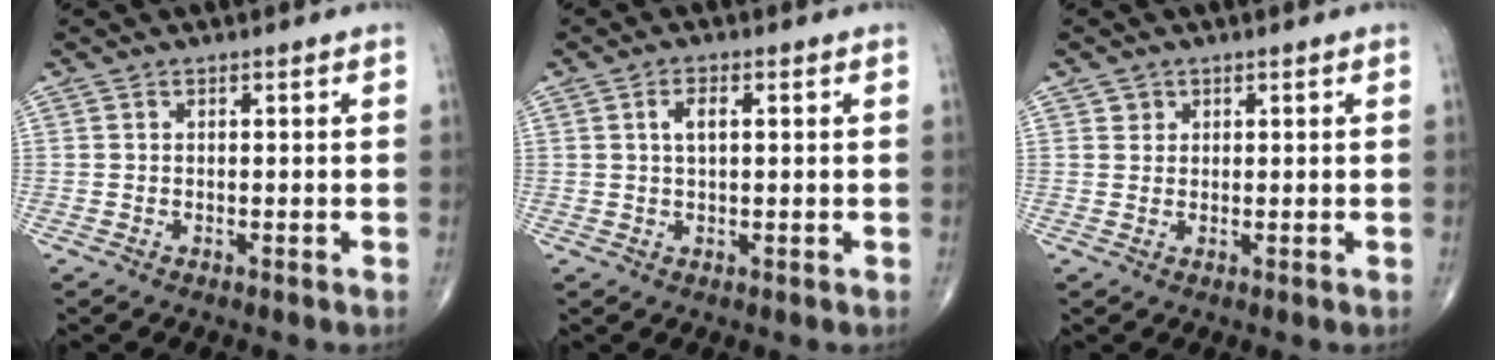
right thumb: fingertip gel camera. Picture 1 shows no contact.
{"total": 3.2, "force": [0.8, 1.3, 2.8], "torque": [-0.053, 0.005, 0.016]}
{"total": 1.4, "force": [0.7, 1.2, 0.1], "torque": [0.013, -0.002, 0.006]}